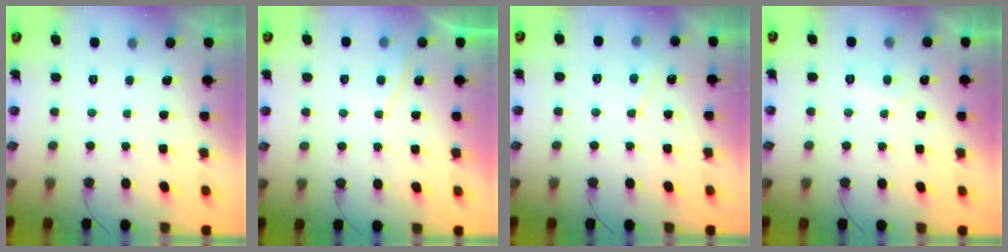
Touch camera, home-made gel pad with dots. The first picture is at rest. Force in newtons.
{"total": 2.5, "press": 2.4, "slide": 0.6}
{"total": 4.2, "press": 4.1, "slide": 0.5}
{"total": 2.3, "press": 2.1, "slide": 0.8}